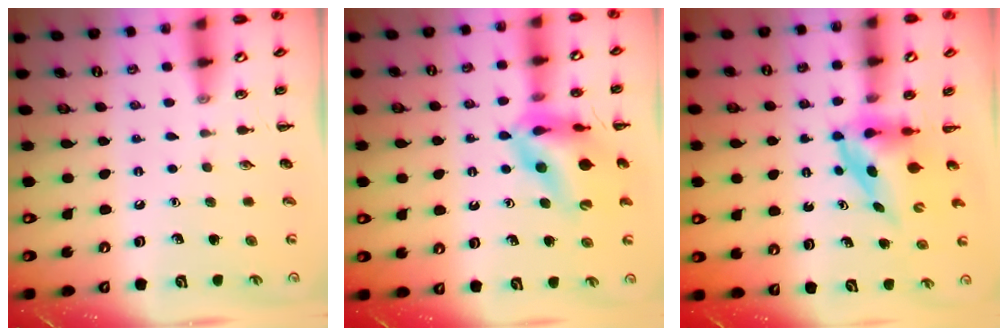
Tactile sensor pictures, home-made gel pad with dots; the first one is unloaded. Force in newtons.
{"total": 14.4, "press": 13.6, "slide": 4.8}
{"total": 3.9, "press": 3.8, "slide": 0.8}